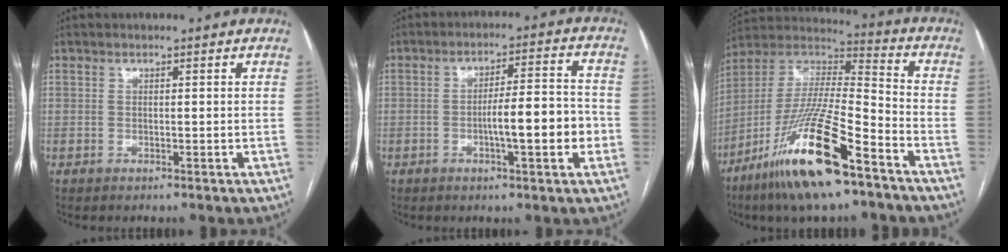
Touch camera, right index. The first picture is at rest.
{"total": 9.0, "force": [-2.4, 1.3, 8.6], "torque": [-0.134, 0.017, -0.036]}
{"total": 21.0, "force": [-12.3, 2.8, 16.8], "torque": [-0.349, -0.034, -0.227]}